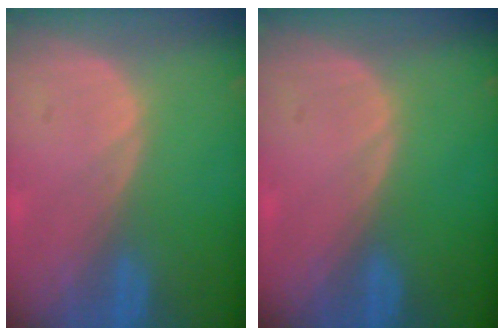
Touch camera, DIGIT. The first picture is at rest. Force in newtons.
{"total": 0.0}